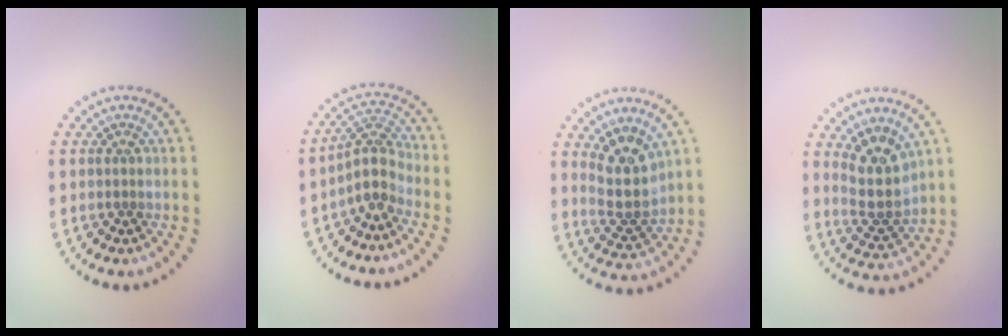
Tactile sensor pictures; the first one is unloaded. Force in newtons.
{"total": 3.3, "press": 2.7, "slide": 2.0}
{"total": 4.3, "press": 3.8, "slide": 2.1}
{"total": 4.3, "press": 3.8, "slide": 2.1}